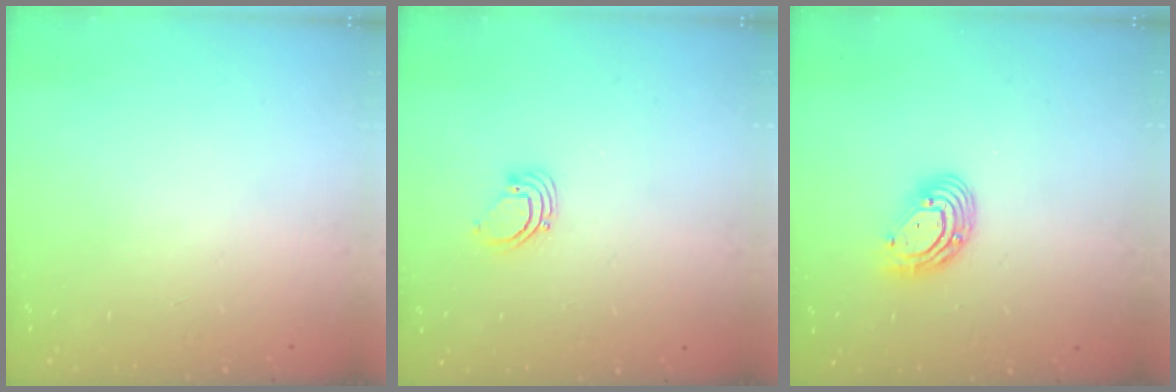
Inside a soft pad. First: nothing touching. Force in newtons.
{"total": 2.7, "press": 2.7, "slide": 0.1}
{"total": 10.7, "press": 10.5, "slide": 2.2}